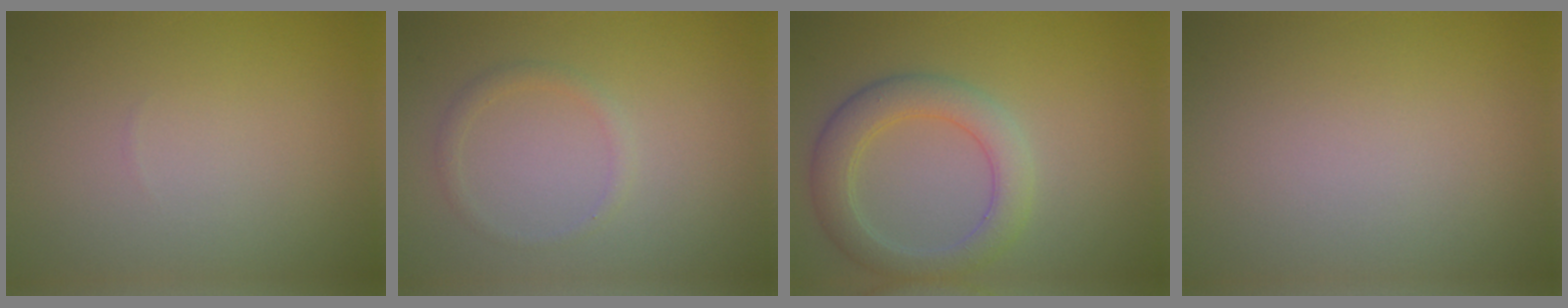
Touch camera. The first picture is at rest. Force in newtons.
{"total": 1.2, "press": 1.2, "slide": 0.1}
{"total": 4.4, "press": 4.4, "slide": 0.3}
{"total": 0.0}